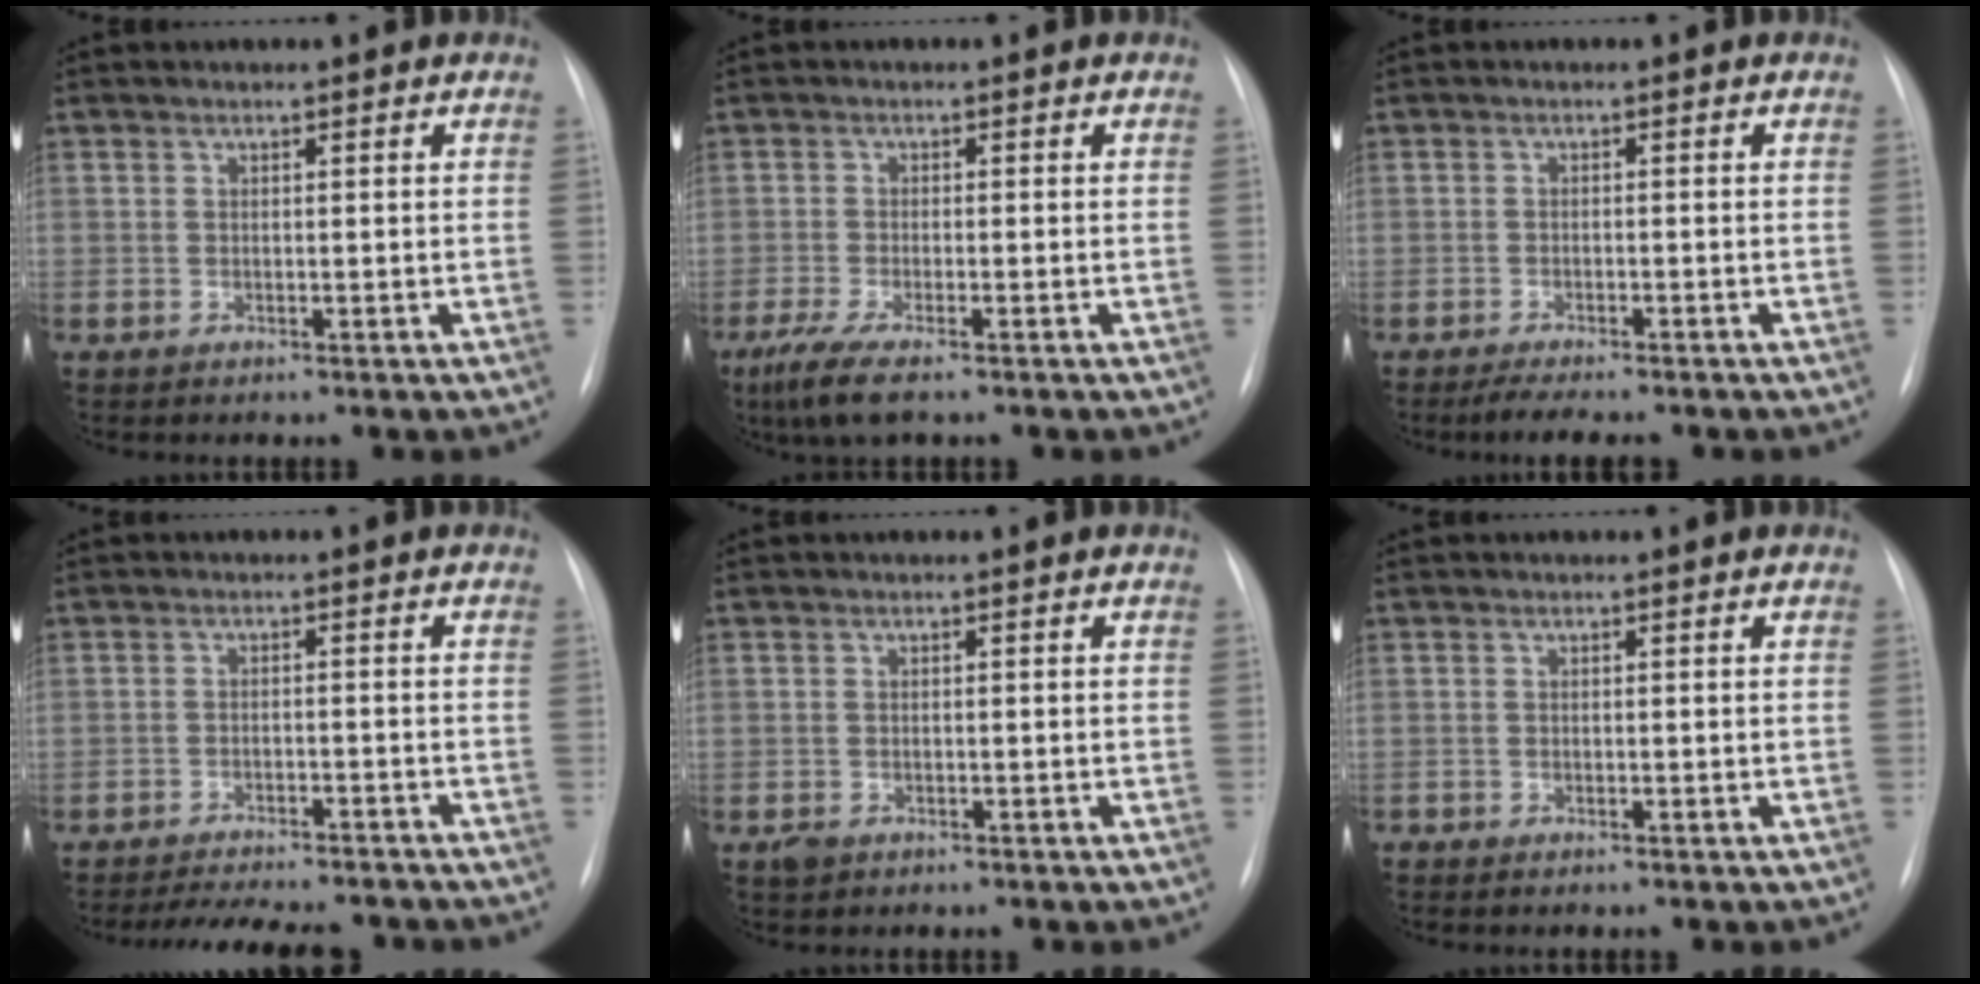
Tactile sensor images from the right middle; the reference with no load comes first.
{"total": 5.5, "force": [-3.7, 0.8, 4.0], "torque": [-0.088, -0.019, -0.062]}
{"total": 5.2, "force": [-4.3, 1.1, 2.7], "torque": [-0.043, -0.012, -0.061]}
{"total": 12.4, "force": [-11.3, 2.6, 4.5], "torque": [-0.071, 0.000, -0.146]}
{"total": 1.4, "force": [-0.9, 1.0, 0.5], "torque": [-0.012, 0.001, -0.012]}
{"total": 0.0}